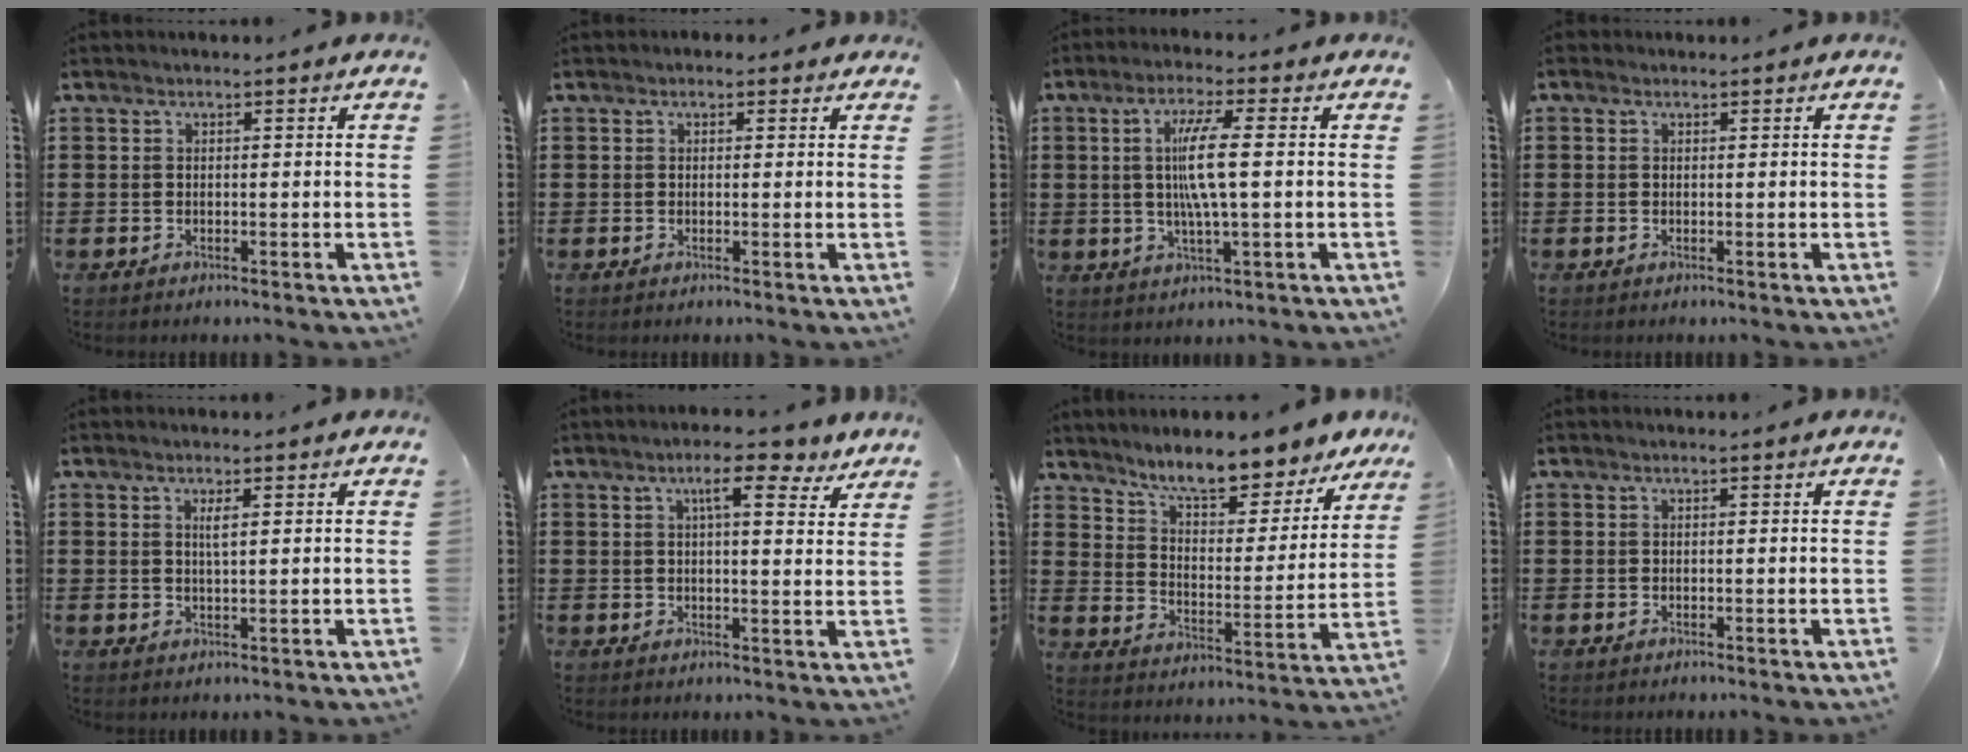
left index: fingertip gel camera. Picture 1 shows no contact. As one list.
[{"total": 0.8, "force": [0.1, 0.7, 0.3], "torque": [-0.010, 0.007, 0.000]}, {"total": 7.3, "force": [0.7, 0.6, 7.2], "torque": [-0.150, -0.004, 0.001]}, {"total": 0.0}, {"total": 1.9, "force": [0.7, 0.3, 1.7], "torque": [-0.035, 0.004, 0.010]}, {"total": 6.2, "force": [4.2, 1.2, 4.3], "torque": [-0.071, -0.010, 0.066]}, {"total": 8.7, "force": [7.9, 0.7, 3.6], "torque": [-0.084, -0.051, 0.134]}, {"total": 0.0}]